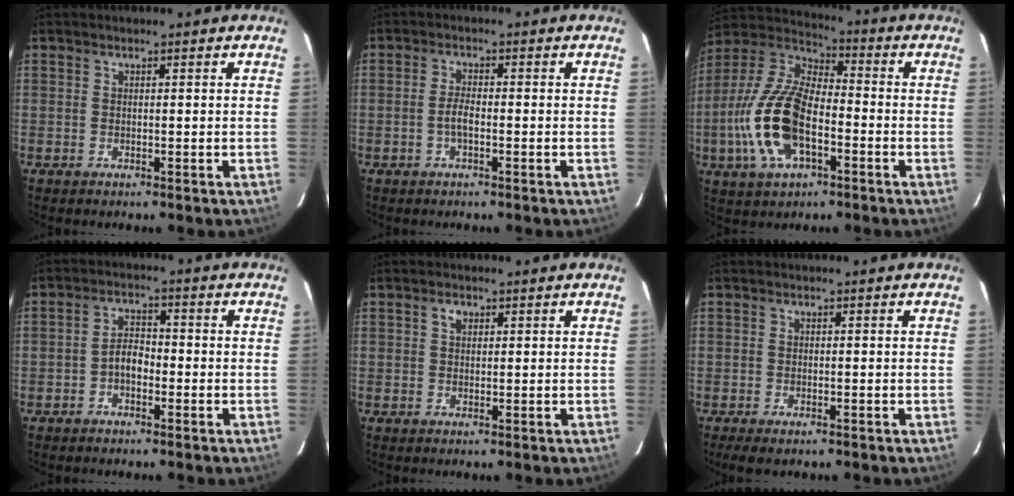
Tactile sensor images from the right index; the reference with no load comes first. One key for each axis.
{"total": 2.3, "fx": -0.9, "fy": 0.7, "fz": 2.0, "tx": -0.044, "ty": 0.004, "tz": -0.017}
{"total": 17.6, "fx": -5.0, "fy": 8.1, "fz": 14.8, "tx": -0.323, "ty": -0.004, "tz": -0.095}
{"total": 3.4, "fx": -1.7, "fy": 2.0, "fz": 2.2, "tx": -0.043, "ty": 0.013, "tz": -0.032}
{"total": 1.7, "fx": 0.7, "fy": 1.2, "fz": 0.9, "tx": -0.016, "ty": 0.007, "tz": 0.012}
{"total": 2.9, "fx": -2.0, "fy": 1.0, "fz": 1.9, "tx": -0.044, "ty": -0.009, "tz": -0.034}